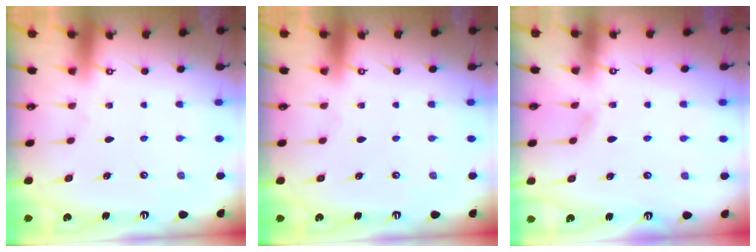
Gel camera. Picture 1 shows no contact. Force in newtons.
{"total": 0.0}
{"total": 4.2, "press": 4.2, "slide": 0.6}